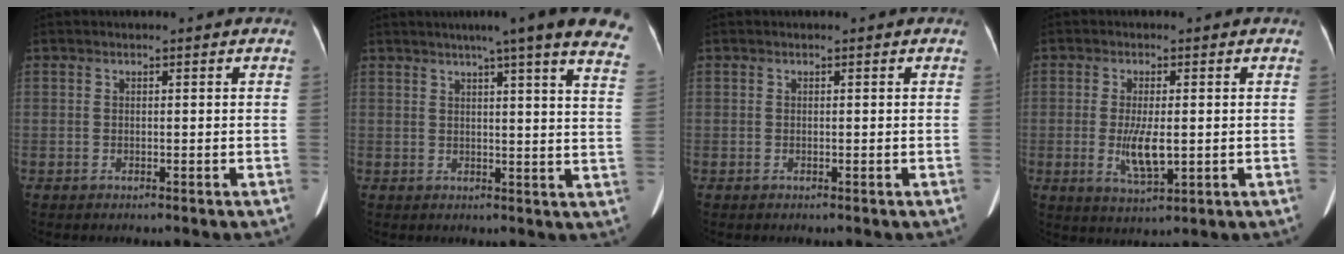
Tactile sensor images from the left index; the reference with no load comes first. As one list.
[{"total": 21.2, "force": [17.5, 0.0, 11.9], "torque": [-0.154, -0.026, 0.193]}, {"total": 0.0}, {"total": 5.4, "force": [-0.4, 1.5, 5.1], "torque": [-0.104, -0.012, -0.003]}]